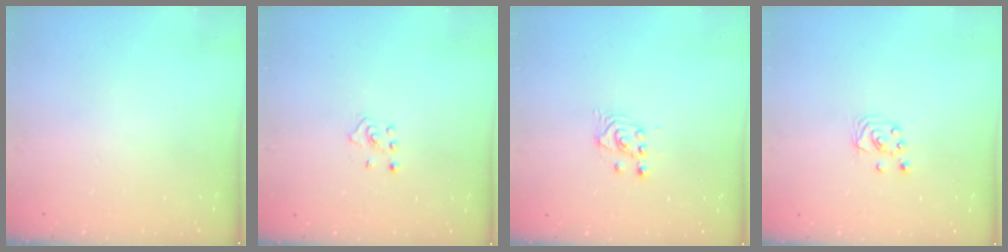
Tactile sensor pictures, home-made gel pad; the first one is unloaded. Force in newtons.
{"total": 2.4, "press": 2.4, "slide": 0.5}
{"total": 2.6, "press": 2.5, "slide": 0.3}
{"total": 2.7, "press": 2.7, "slide": 0.2}